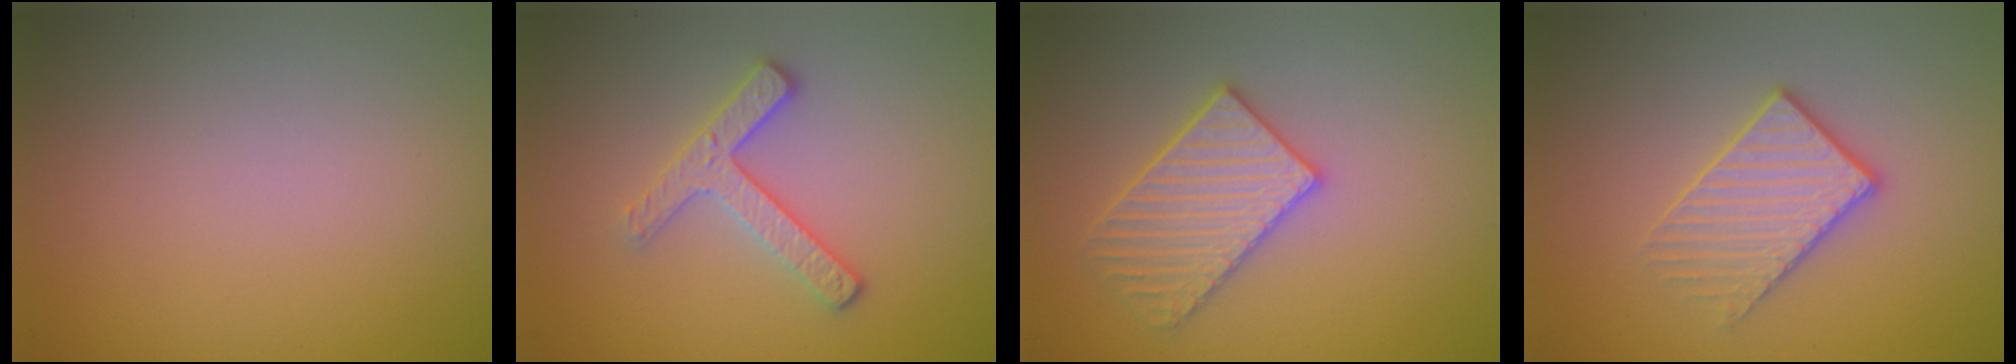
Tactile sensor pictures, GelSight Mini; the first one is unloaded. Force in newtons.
{"total": 2.8, "press": 2.6, "slide": 1.1}
{"total": 3.4, "press": 3.3, "slide": 0.8}
{"total": 3.1, "press": 2.8, "slide": 1.3}